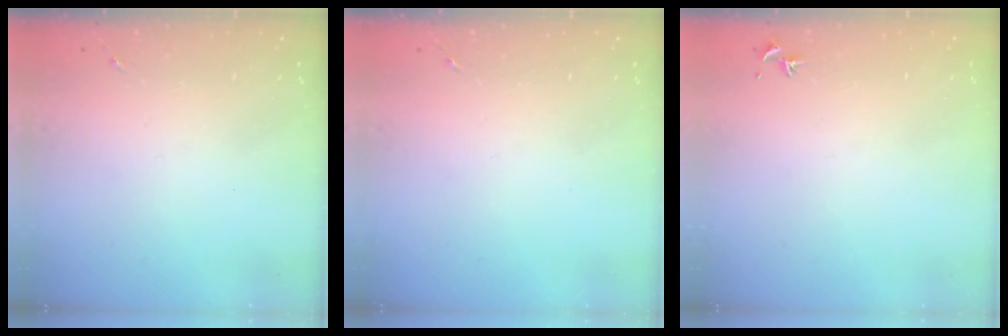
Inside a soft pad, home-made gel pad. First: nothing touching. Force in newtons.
{"total": 0.0}
{"total": 0.7, "press": 0.5, "slide": 0.4}